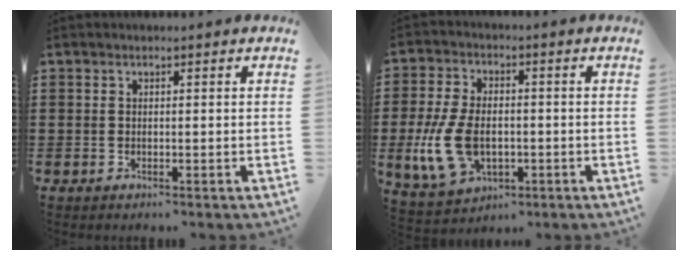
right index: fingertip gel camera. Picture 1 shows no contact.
{"total": 10.2, "force": [-2.0, 6.3, 7.7], "torque": [-0.192, -0.003, -0.040]}